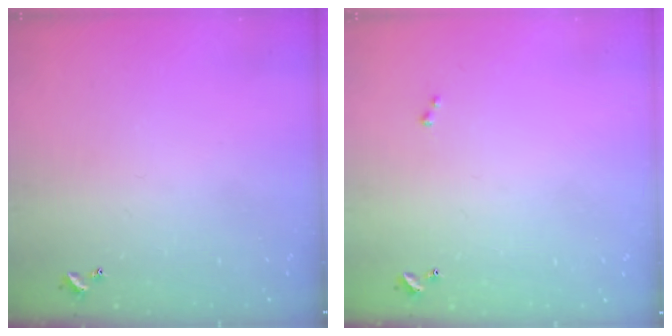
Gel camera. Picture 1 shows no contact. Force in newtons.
{"total": 0.0}